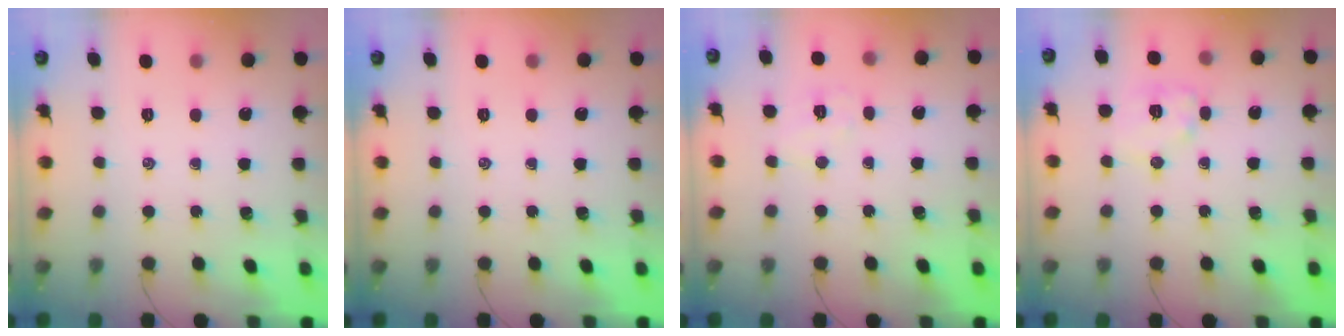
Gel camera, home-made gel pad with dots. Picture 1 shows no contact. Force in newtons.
{"total": 0.0}
{"total": 5.4, "press": 5.4, "slide": 0.9}
{"total": 9.0, "press": 9.0, "slide": 0.2}